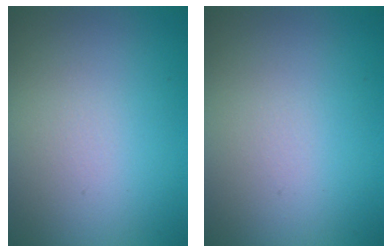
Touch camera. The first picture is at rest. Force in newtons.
{"total": 0.0}